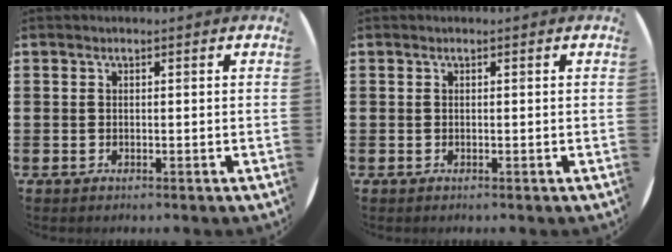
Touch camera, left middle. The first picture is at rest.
{"total": 0.0}